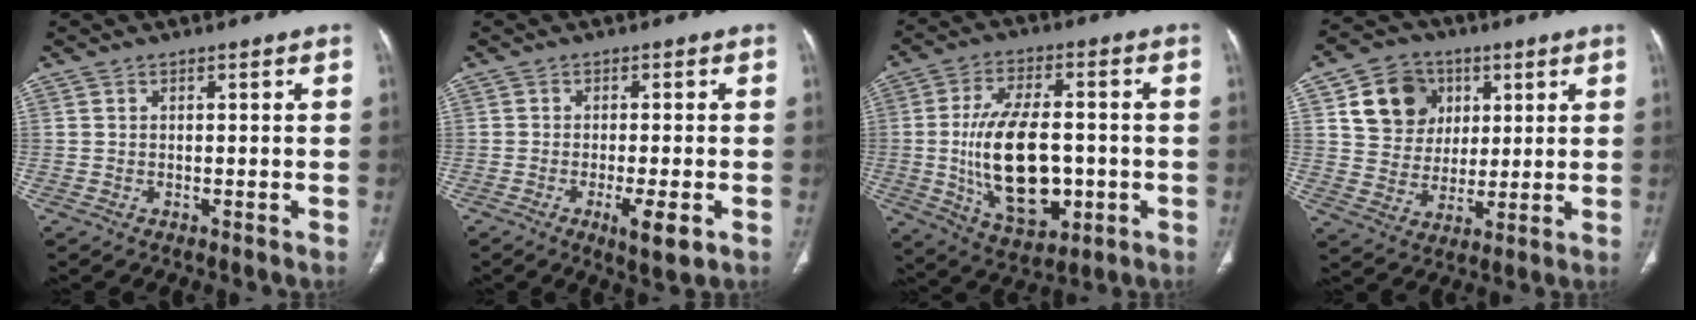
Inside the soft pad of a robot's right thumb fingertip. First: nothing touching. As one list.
[{"total": 5.5, "force": [-2.1, 1.2, 4.9], "torque": [-0.083, -0.011, -0.032]}, {"total": 17.9, "force": [-2.1, 9.5, 15.0], "torque": [-0.251, 0.002, -0.021]}, {"total": 12.5, "force": [4.5, 10.6, 4.9], "torque": [-0.048, -0.006, 0.082]}]